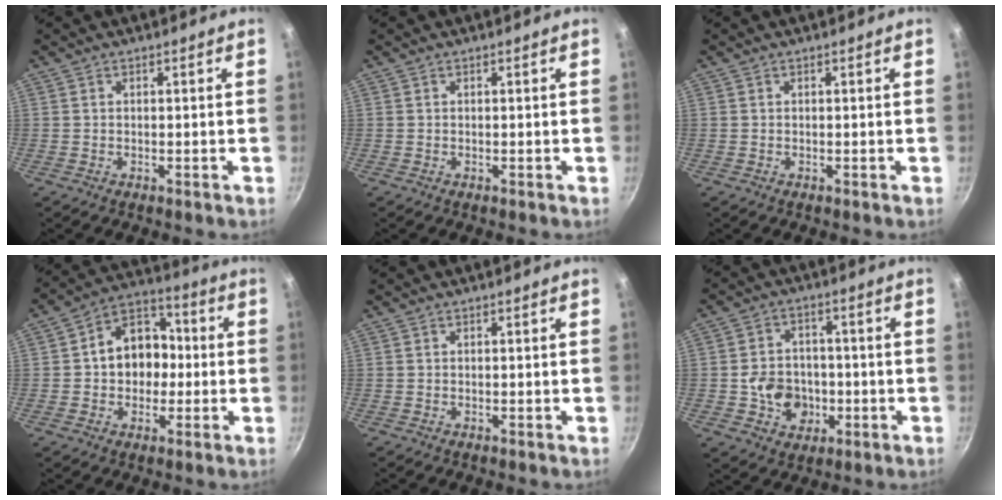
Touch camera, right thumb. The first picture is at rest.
{"total": 0.0}
{"total": 0.0}
{"total": 12.1, "force": [-0.2, 9.8, 7.2], "torque": [-0.060, 0.032, -0.017]}
{"total": 0.0}
{"total": 9.4, "force": [-1.9, 8.0, 4.6], "torque": [-0.047, 0.022, -0.027]}